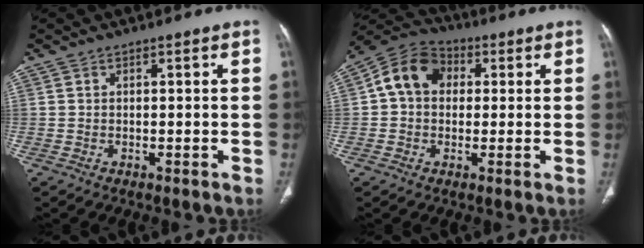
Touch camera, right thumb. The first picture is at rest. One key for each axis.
{"total": 10.4, "fx": 1.7, "fy": 8.1, "fz": 6.2, "tx": -0.096, "ty": 0.024, "tz": 0.014}